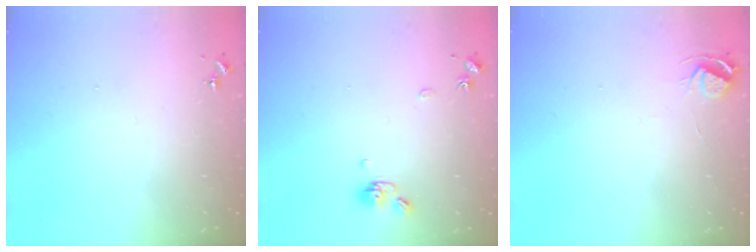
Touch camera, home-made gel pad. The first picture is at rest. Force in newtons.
{"total": 8.5, "press": 8.3, "slide": 2.0}
{"total": 6.1, "press": 6.0, "slide": 0.7}